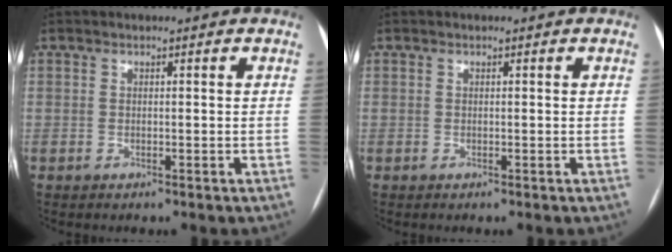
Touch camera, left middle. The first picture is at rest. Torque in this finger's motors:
{"motor_torque": [-0.11, 0.13, 0.01, 0.00]}